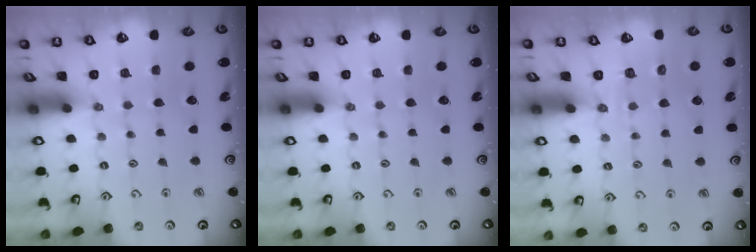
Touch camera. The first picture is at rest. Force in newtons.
{"total": 0.0}
{"total": 2.1, "press": 1.0, "slide": 1.9}